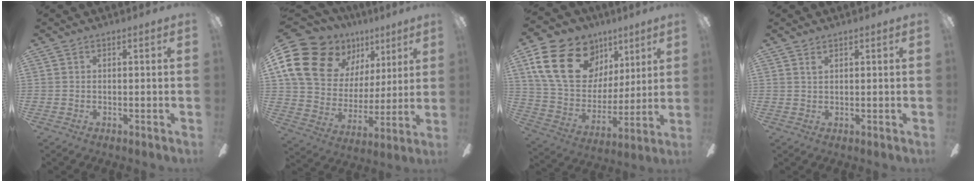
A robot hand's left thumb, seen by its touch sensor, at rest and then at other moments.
{"total": 20.2, "force": [11.3, 13.9, 9.3], "torque": [-0.183, -0.055, 0.224]}
{"total": 22.7, "force": [10.4, 16.1, 12.0], "torque": [-0.221, -0.033, 0.198]}
{"total": 1.2, "force": [0.9, 0.5, 0.6], "torque": [-0.014, 0.001, 0.016]}